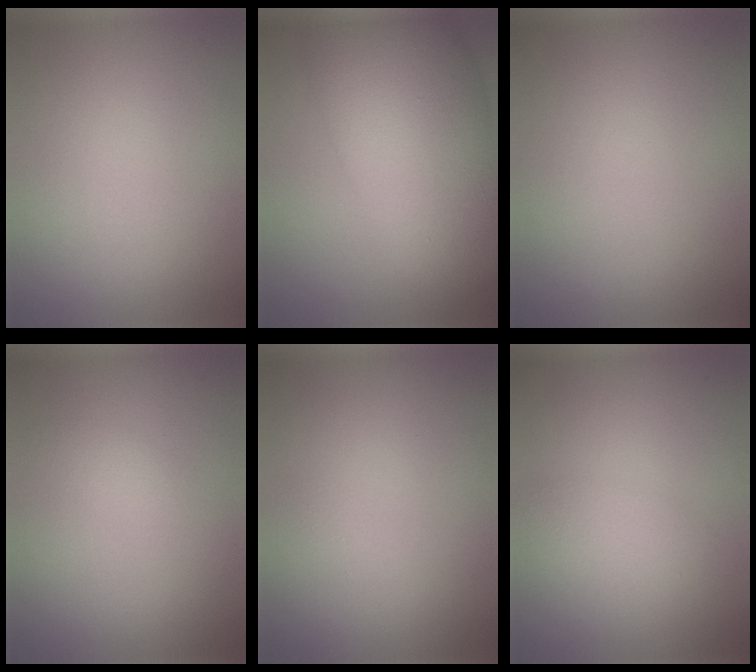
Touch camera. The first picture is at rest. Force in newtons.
{"total": 13.3, "press": 13.3, "slide": 0.3}
{"total": 0.0}
{"total": 1.1, "press": 1.1, "slide": 0.0}
{"total": 0.5, "press": 0.5, "slide": 0.0}
{"total": 2.4, "press": 2.4, "slide": 0.1}